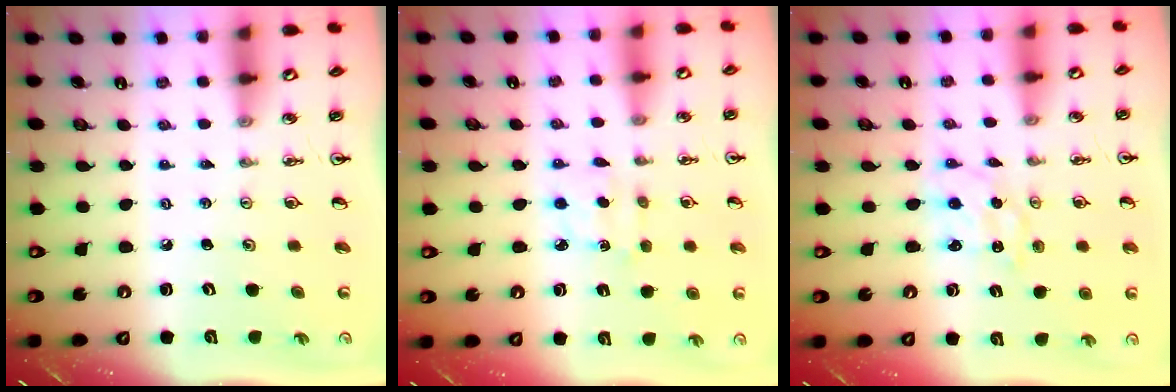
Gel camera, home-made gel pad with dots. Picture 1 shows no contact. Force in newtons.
{"total": 4.4, "press": 4.4, "slide": 0.4}
{"total": 1.4, "press": 1.4, "slide": 0.1}